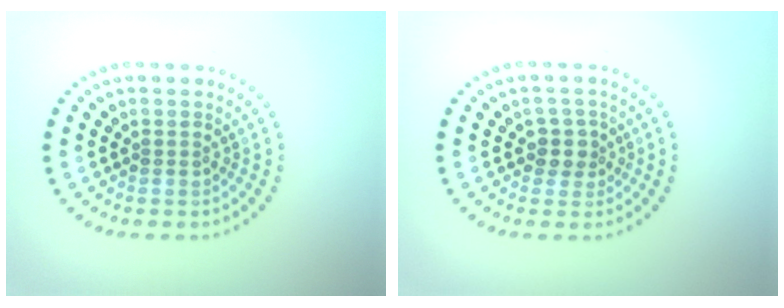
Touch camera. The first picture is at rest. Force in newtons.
{"total": 1.9, "press": 1.6, "slide": 1.0}